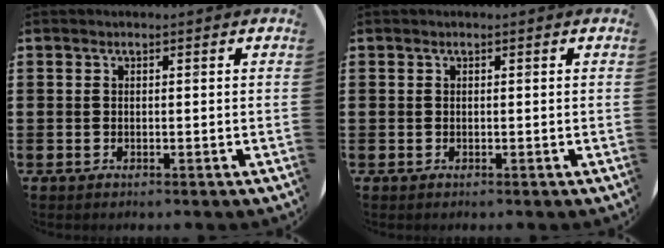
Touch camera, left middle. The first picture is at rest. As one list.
[{"total": 0.0}]